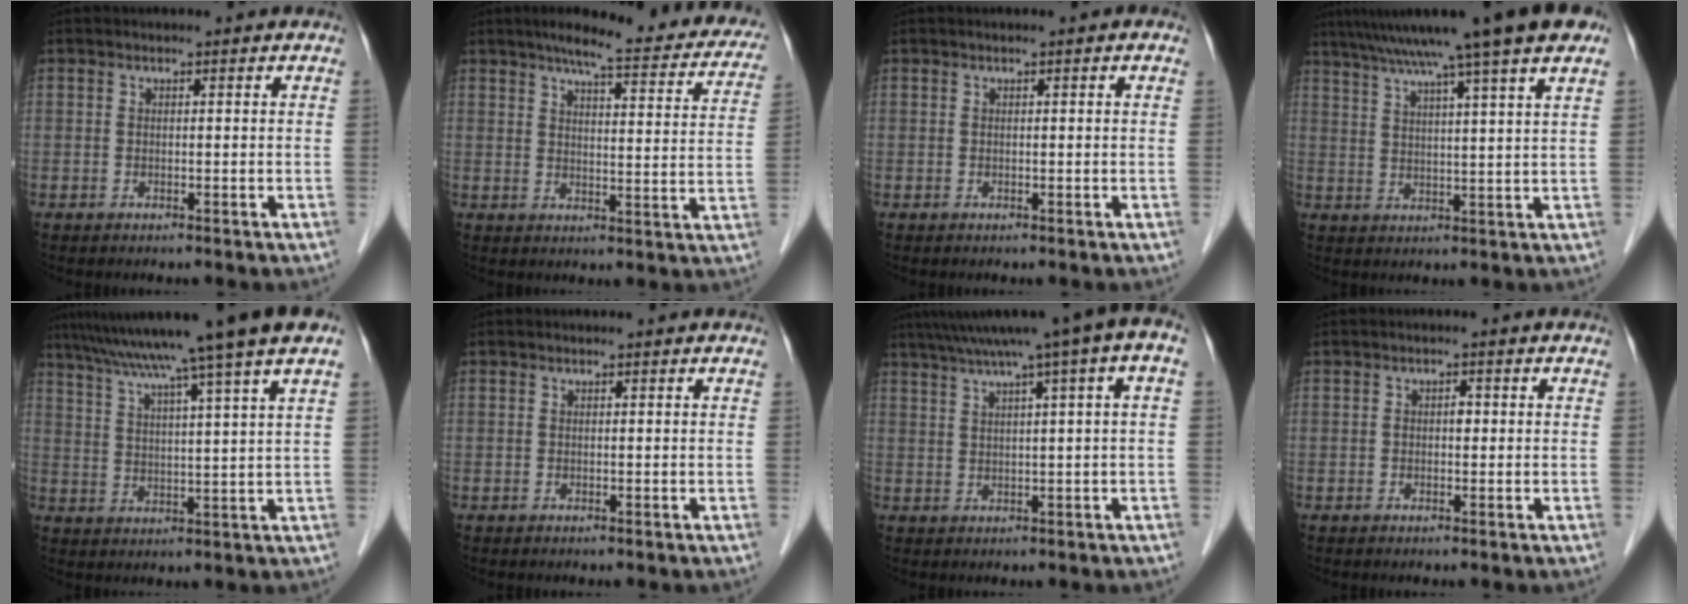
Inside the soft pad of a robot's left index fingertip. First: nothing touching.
{"total": 18.6, "force": [15.5, 3.3, 9.8], "torque": [-0.116, 0.003, 0.179]}
{"total": 0.0}
{"total": 16.9, "force": [12.6, -0.6, 11.3], "torque": [-0.182, 0.045, 0.171]}
{"total": 16.0, "force": [12.1, -2.3, 10.1], "torque": [-0.167, 0.010, 0.170]}
{"total": 0.0}
{"total": 10.8, "force": [5.5, -0.5, 9.2], "torque": [-0.141, 0.041, 0.080]}
{"total": 1.2, "force": [-0.1, 0.7, 0.9], "torque": [-0.012, 0.005, -0.003]}